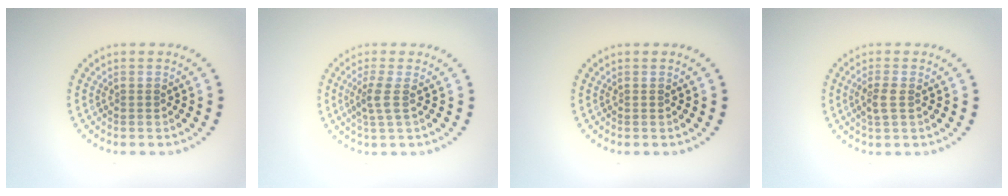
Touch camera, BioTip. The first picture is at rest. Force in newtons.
{"total": 2.1, "press": 1.6, "slide": 1.3}
{"total": 0.0}
{"total": 1.9, "press": 1.7, "slide": 0.7}